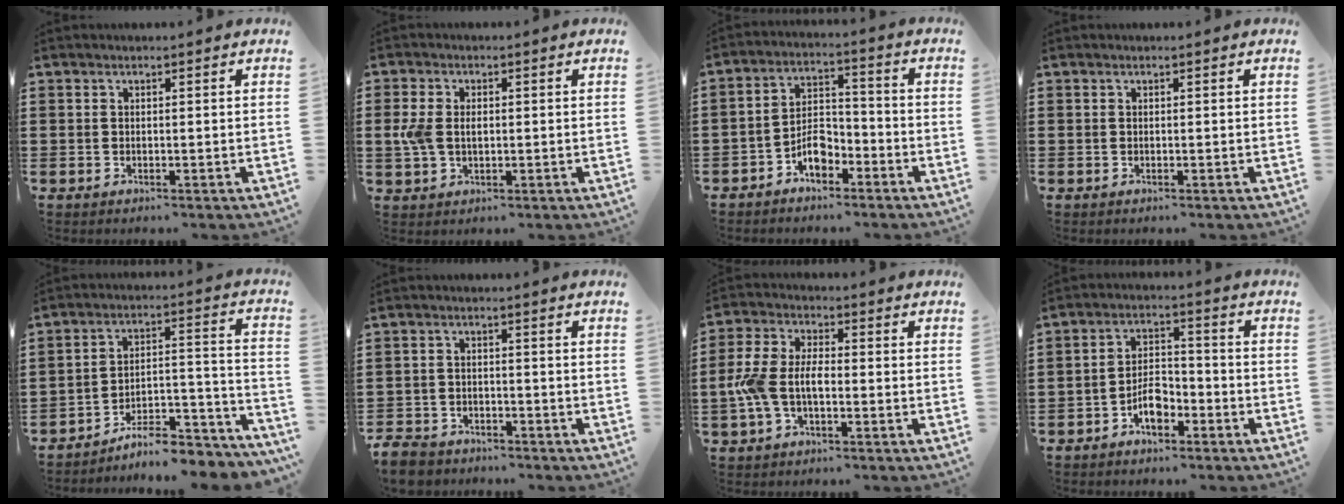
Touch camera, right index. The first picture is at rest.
{"total": 3.7, "force": [0.1, 2.5, 2.7], "torque": [-0.080, 0.002, -0.007]}
{"total": 5.7, "force": [-3.5, 3.1, 3.3], "torque": [-0.062, 0.014, -0.067]}
{"total": 0.0}
{"total": 7.6, "force": [-6.7, 1.4, 3.3], "torque": [-0.043, 0.009, -0.126]}
{"total": 3.9, "force": [-3.9, 0.7, 0.4], "torque": [-0.024, -0.001, -0.084]}
{"total": 7.0, "force": [-1.5, 3.9, 5.6], "torque": [-0.148, -0.004, -0.040]}
{"total": 5.4, "force": [-3.0, 2.7, 3.6], "torque": [-0.074, 0.008, -0.060]}